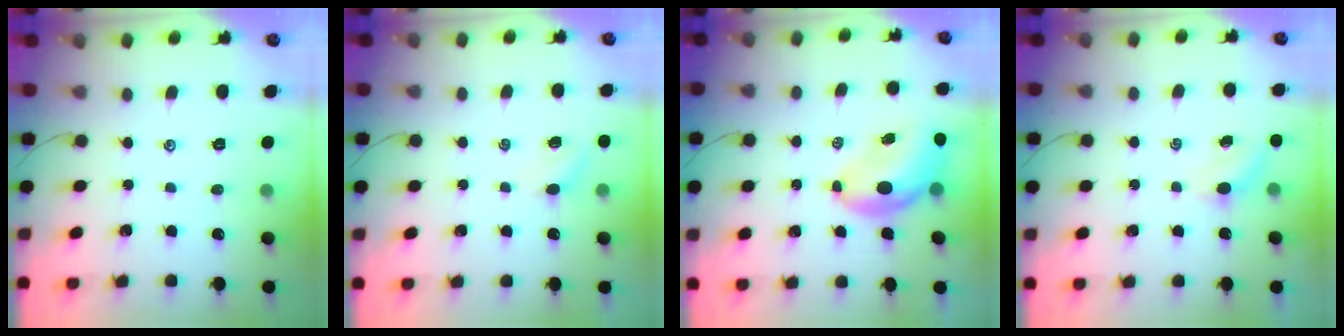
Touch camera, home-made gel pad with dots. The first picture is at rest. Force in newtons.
{"total": 2.3, "press": 2.2, "slide": 0.7}
{"total": 7.2, "press": 6.9, "slide": 2.1}
{"total": 3.1, "press": 2.9, "slide": 1.1}